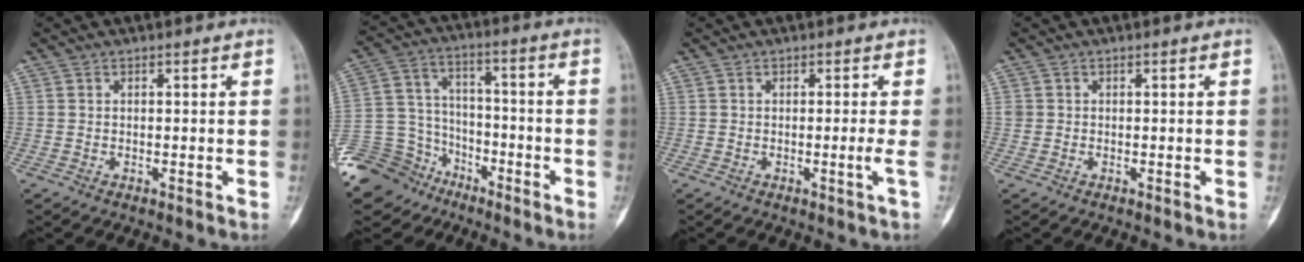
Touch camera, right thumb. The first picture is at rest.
{"total": 15.3, "force": [-10.1, 11.2, 2.8], "torque": [-0.046, 0.086, -0.176]}
{"total": 1.3, "force": [-0.3, -0.5, 1.1], "torque": [-0.020, -0.003, -0.006]}
{"total": 1.1, "force": [0.2, 1.0, 0.2], "torque": [0.005, 0.003, 0.003]}